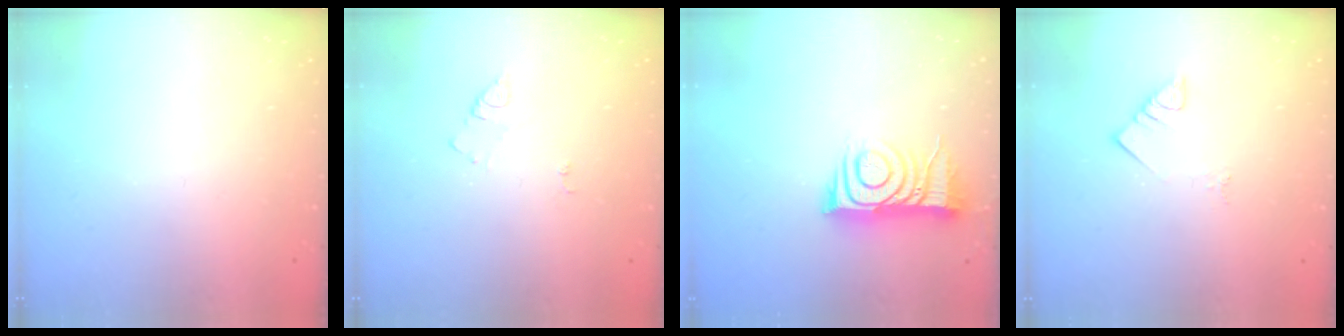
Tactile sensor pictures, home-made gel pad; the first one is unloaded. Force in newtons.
{"total": 4.1, "press": 4.1, "slide": 0.5}
{"total": 11.5, "press": 11.4, "slide": 1.1}
{"total": 3.9, "press": 3.9, "slide": 0.6}